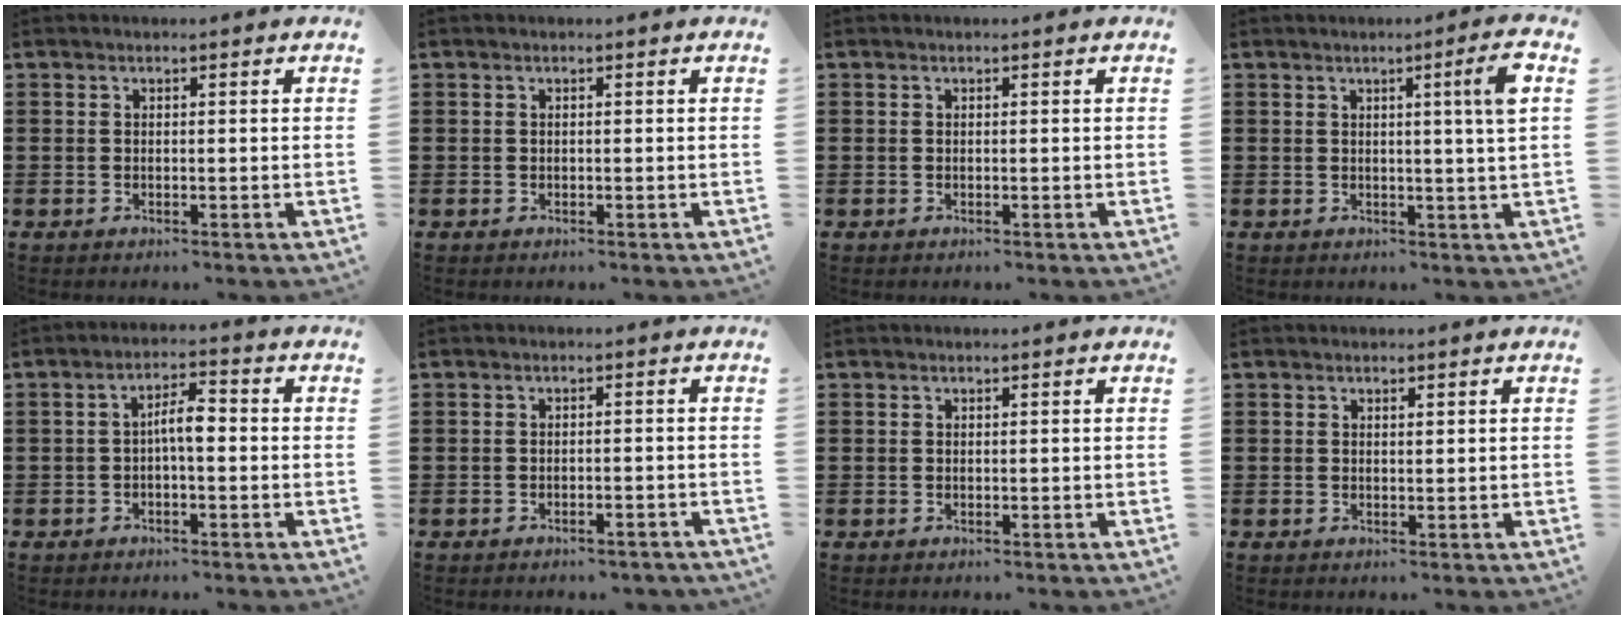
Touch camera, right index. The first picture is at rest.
{"total": 0.0}
{"total": 0.0}
{"total": 5.1, "force": [1.5, -0.9, 4.8], "torque": [-0.075, -0.015, 0.016]}
{"total": 3.7, "force": [-0.5, 1.0, 3.5], "torque": [-0.066, 0.010, -0.012]}
{"total": 1.5, "force": [-1.5, 0.1, 0.2], "torque": [-0.010, -0.002, -0.031]}
{"total": 0.0}
{"total": 0.5, "force": [0.4, 0.2, 0.2], "torque": [-0.004, 0.003, 0.007]}